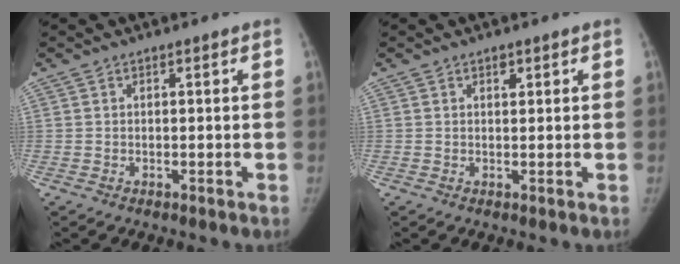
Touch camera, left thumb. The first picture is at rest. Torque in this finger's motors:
{"motor_torque": [0.32, -0.15, 0.43, -0.56, 0.09]}